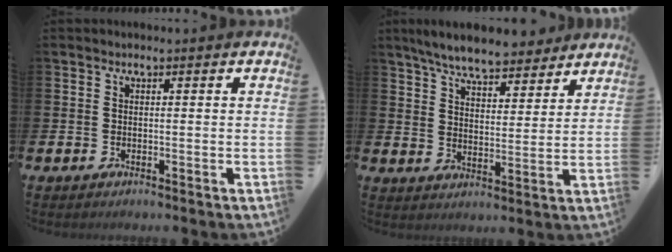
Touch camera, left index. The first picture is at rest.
{"total": 7.6, "force": [7.1, 1.5, 2.3], "torque": [-0.061, -0.037, 0.125]}